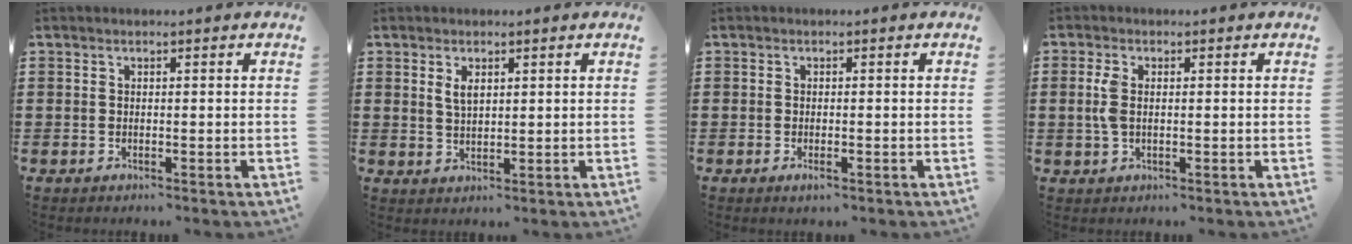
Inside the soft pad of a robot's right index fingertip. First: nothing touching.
{"total": 2.3, "force": [1.1, 1.1, 1.7], "torque": [-0.036, 0.003, 0.020]}
{"total": 0.9, "force": [-0.4, 0.2, 0.8], "torque": [-0.017, -0.006, -0.005]}
{"total": 3.4, "force": [0.3, 1.7, 2.9], "torque": [-0.076, 0.000, -0.001]}